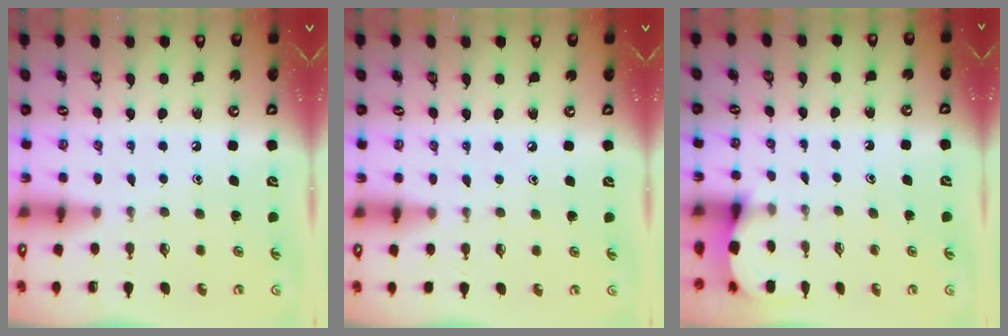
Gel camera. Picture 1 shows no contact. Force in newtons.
{"total": 2.9, "press": 2.9, "slide": 0.4}
{"total": 2.5, "press": 2.5, "slide": 0.2}